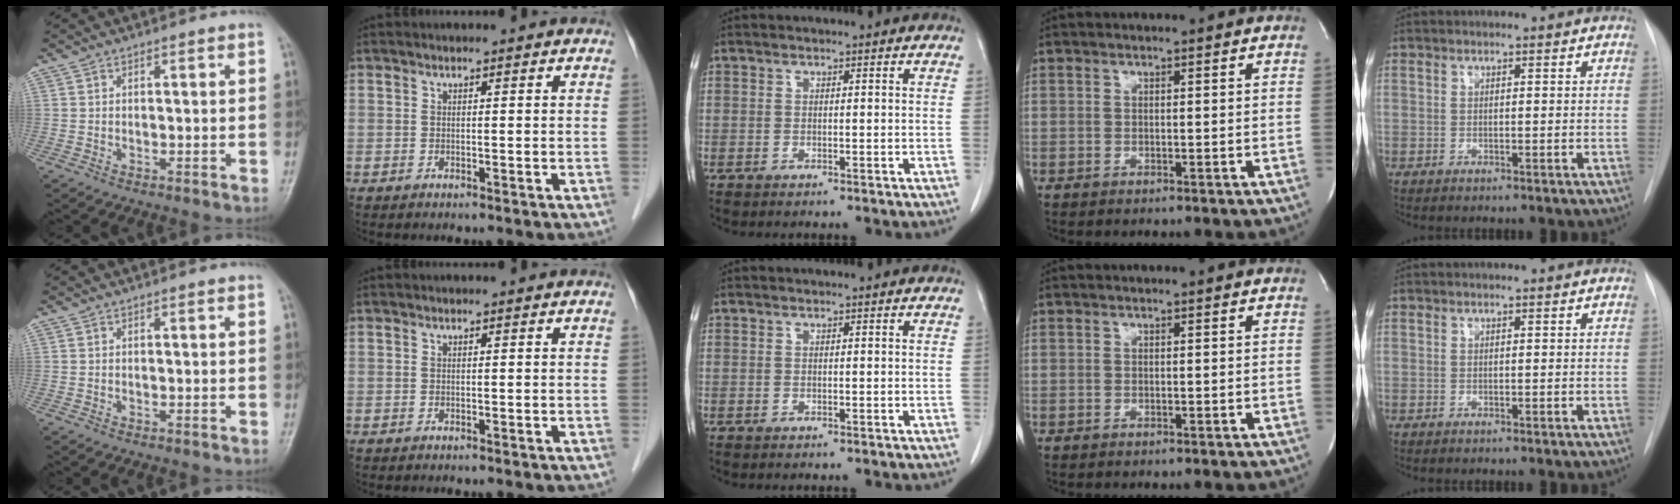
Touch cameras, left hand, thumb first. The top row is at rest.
{}